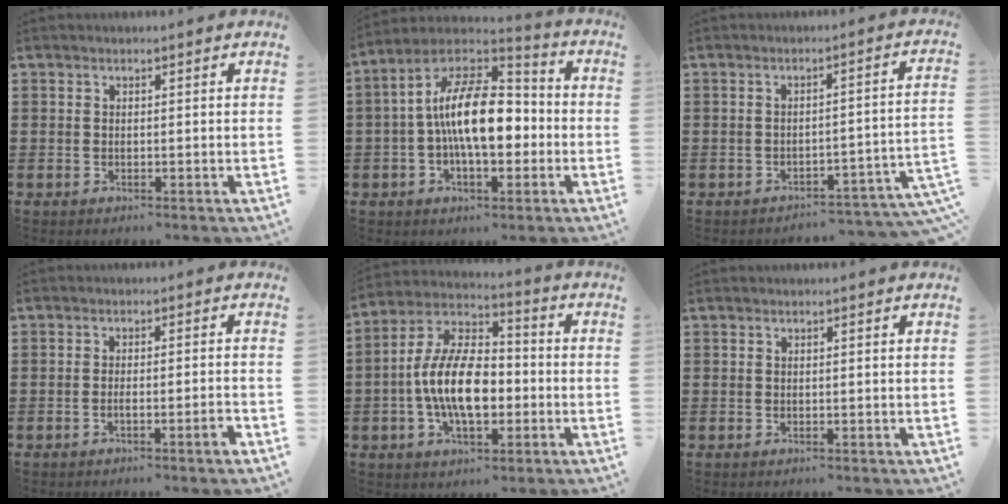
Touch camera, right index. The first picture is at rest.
{"total": 14.4, "force": [-0.9, 6.5, 12.8], "torque": [-0.254, 0.005, -0.020]}
{"total": 3.7, "force": [-3.3, -0.1, 1.6], "torque": [-0.031, -0.010, -0.069]}
{"total": 2.5, "force": [-1.3, 0.0, 2.1], "torque": [-0.036, -0.001, -0.025]}
{"total": 12.5, "force": [-2.6, 6.4, 10.4], "torque": [-0.235, 0.002, -0.053]}
{"total": 0.0}